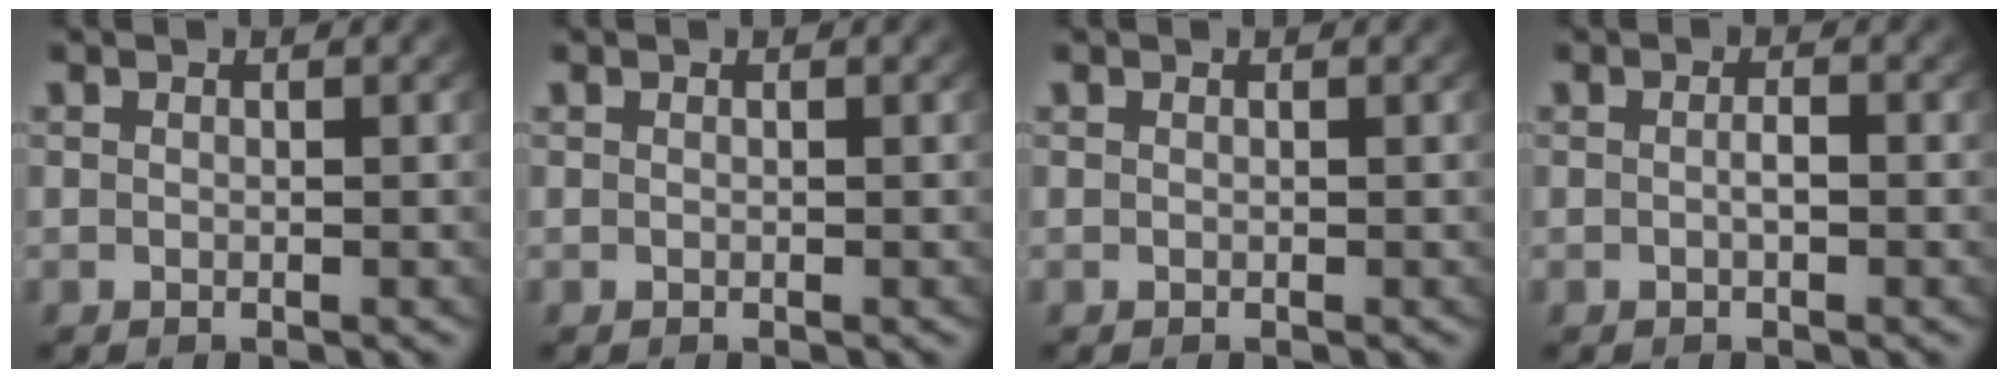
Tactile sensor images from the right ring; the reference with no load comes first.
{"total": 0.0}
{"total": 0.0}
{"total": 1.0, "force": [-0.4, 0.3, 0.9], "torque": [-0.019, -0.005, -0.005]}